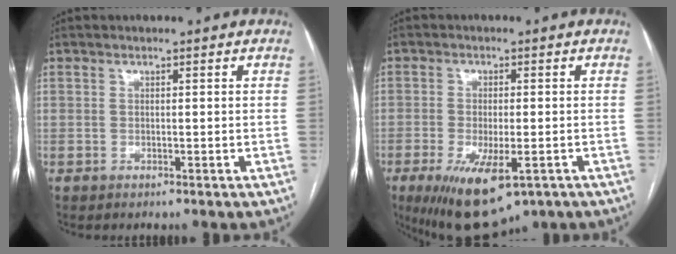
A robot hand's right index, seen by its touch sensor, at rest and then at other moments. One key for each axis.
{"total": 11.4, "fx": -5.8, "fy": 4.0, "fz": 8.9, "tx": -0.154, "ty": -0.024, "tz": -0.084}